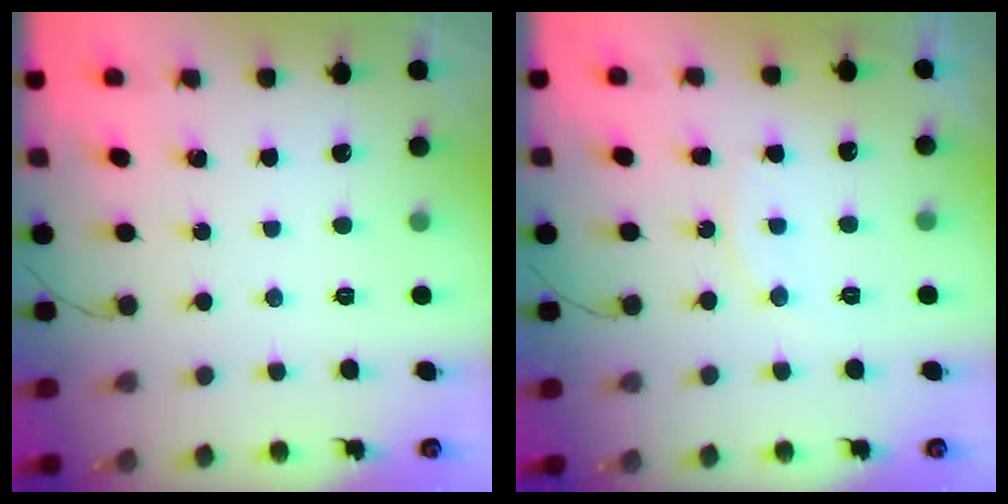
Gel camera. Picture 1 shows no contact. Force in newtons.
{"total": 6.2, "press": 6.2, "slide": 0.3}